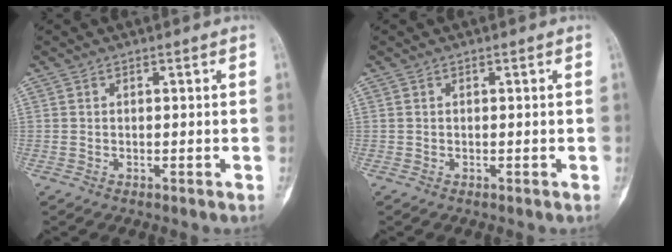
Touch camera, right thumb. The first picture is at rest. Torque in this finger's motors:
{"motor_torque": [0.00, 0.00, 0.04, -0.04, 0.00]}